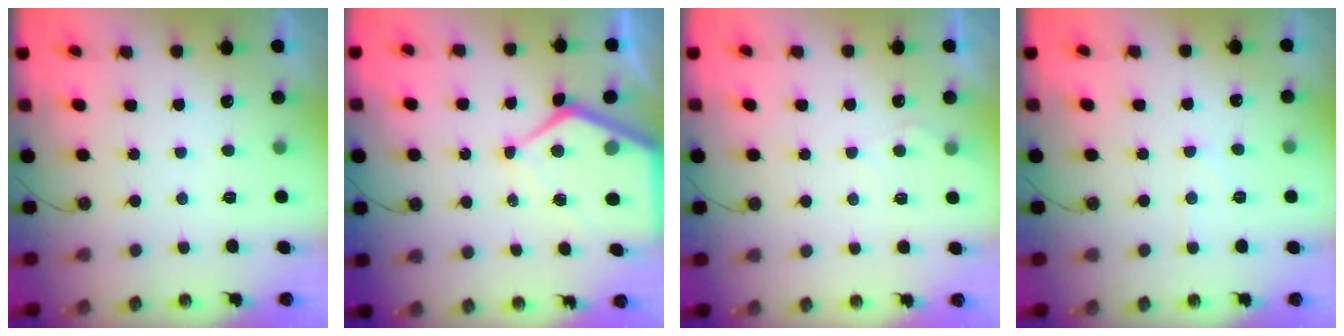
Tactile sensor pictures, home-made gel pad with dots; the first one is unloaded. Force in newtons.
{"total": 11.9, "press": 11.8, "slide": 1.2}
{"total": 4.2, "press": 4.2, "slide": 0.5}
{"total": 6.0, "press": 5.9, "slide": 0.7}